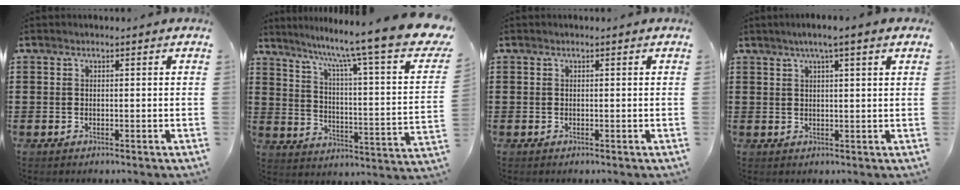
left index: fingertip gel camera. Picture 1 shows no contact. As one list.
[{"total": 11.3, "force": [9.1, -0.5, 6.8], "torque": [-0.139, -0.077, 0.135]}, {"total": 0.0}, {"total": 2.9, "force": [1.8, -0.3, 2.2], "torque": [-0.046, 0.001, 0.031]}]